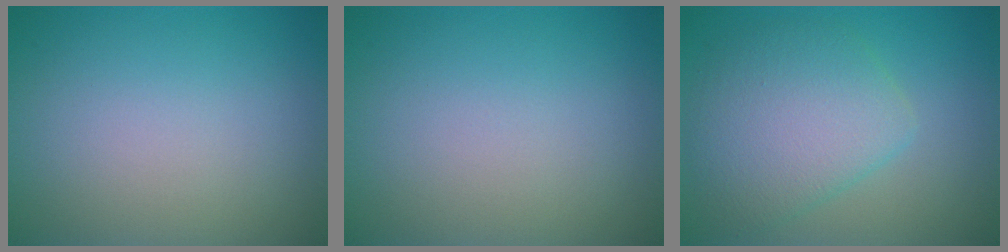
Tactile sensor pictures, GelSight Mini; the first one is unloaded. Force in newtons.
{"total": 0.0}
{"total": 5.5, "press": 5.5, "slide": 0.1}